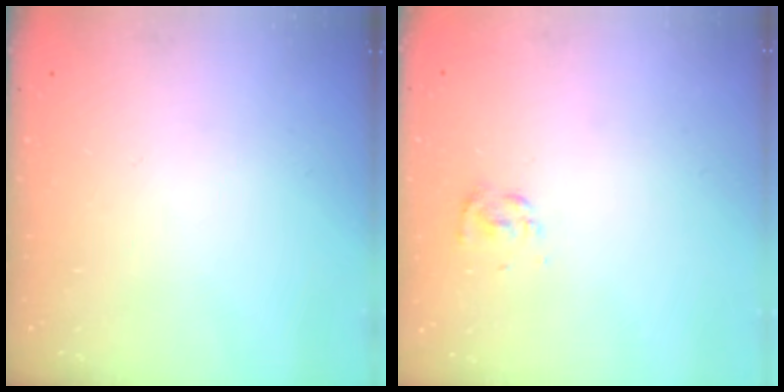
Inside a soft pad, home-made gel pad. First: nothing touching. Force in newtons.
{"total": 2.6, "press": 2.5, "slide": 0.8}